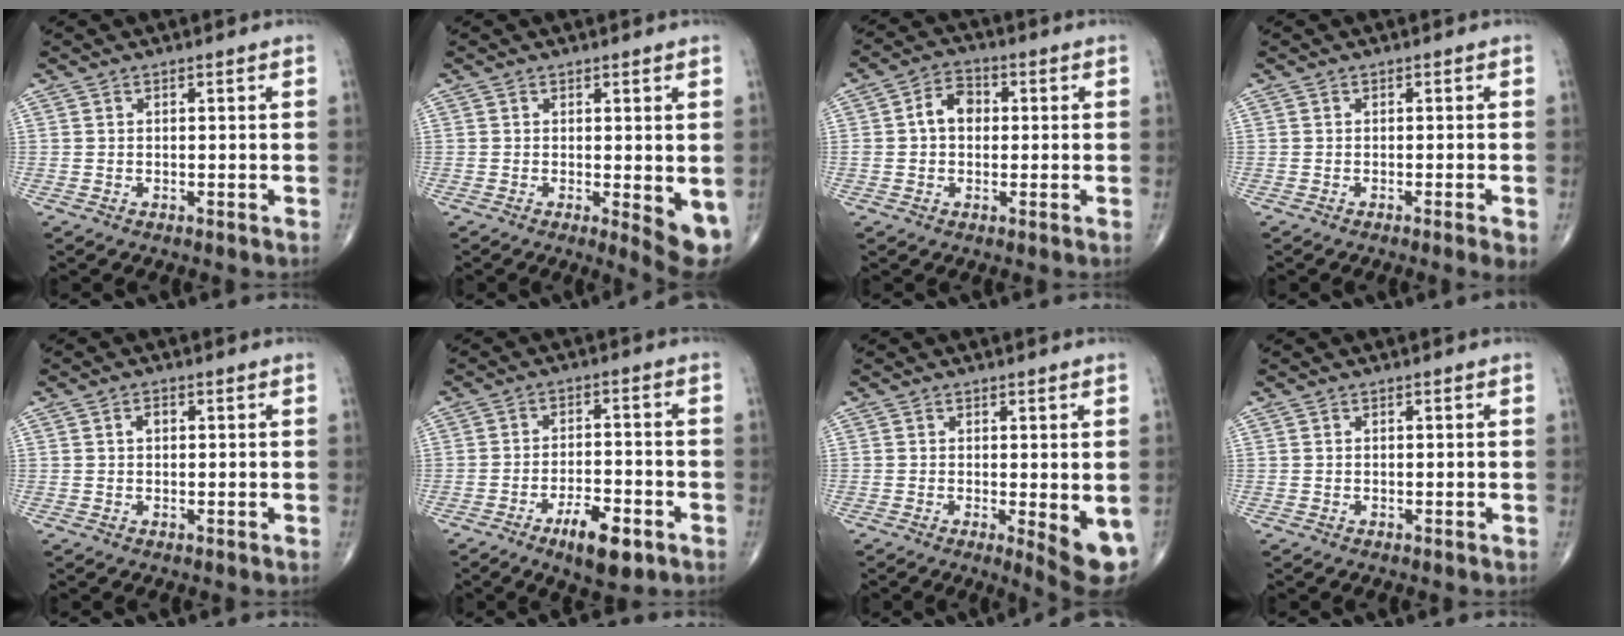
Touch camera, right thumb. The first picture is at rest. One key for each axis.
{"total": 5.8, "fx": -0.5, "fy": 1.6, "fz": 5.5, "tx": -0.069, "ty": -0.016, "tz": -0.006}
{"total": 5.9, "fx": 0.3, "fy": 4.3, "fz": 4.0, "tx": -0.062, "ty": 0.017, "tz": -0.003}
{"total": 3.0, "fx": -1.6, "fy": 0.0, "fz": 2.6, "tx": -0.040, "ty": -0.006, "tz": -0.024}
{"total": 1.4, "fx": 0.3, "fy": 0.9, "fz": 1.1, "tx": -0.015, "ty": 0.004, "tz": 0.003}
{"total": 8.6, "fx": -4.6, "fy": 3.1, "fz": 6.5, "tx": -0.099, "ty": 0.021, "tz": -0.068}
{"total": 7.0, "fx": -1.3, "fy": 1.7, "fz": 6.7, "tx": -0.085, "ty": -0.019, "tz": -0.015}
{"total": 0.0}